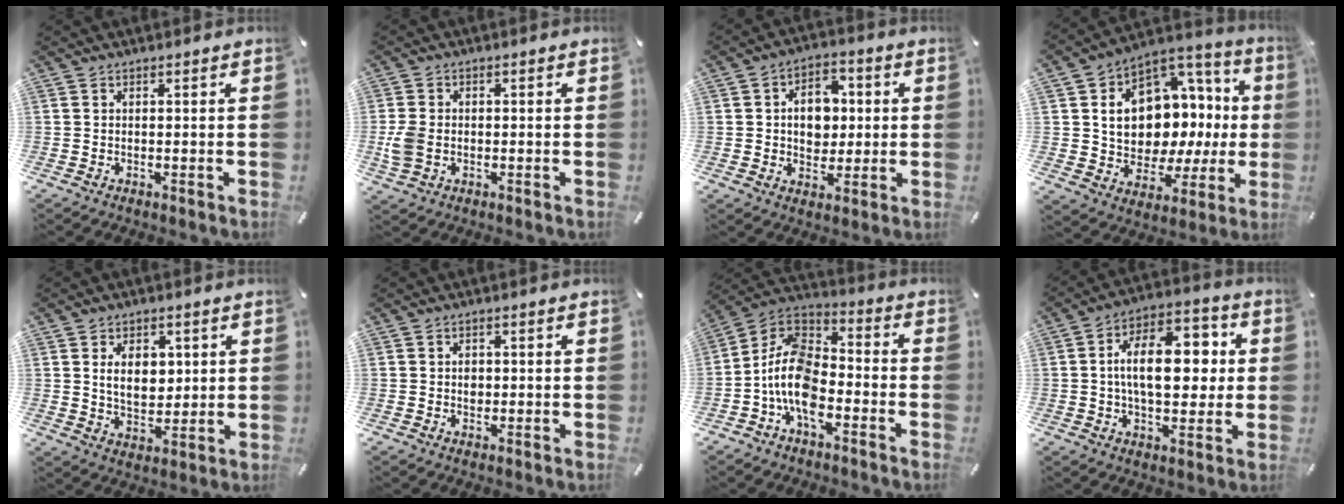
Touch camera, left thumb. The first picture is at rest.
{"total": 5.4, "force": [-0.6, 4.1, 3.4], "torque": [-0.079, 0.002, -0.010]}
{"total": 9.5, "force": [0.4, 7.5, 5.8], "torque": [-0.087, 0.005, 0.005]}
{"total": 14.5, "force": [2.5, 11.3, 8.9], "torque": [-0.141, -0.041, 0.052]}
{"total": 7.9, "force": [2.0, 5.7, 5.1], "torque": [-0.088, -0.002, 0.031]}
{"total": 1.9, "force": [0.0, 1.6, 1.0], "torque": [-0.013, 0.003, -0.003]}
{"total": 12.9, "force": [-6.1, 7.3, 8.6], "torque": [-0.191, 0.013, -0.122]}
{"total": 16.3, "force": [1.3, 9.3, 13.4], "torque": [-0.221, 0.005, 0.020]}